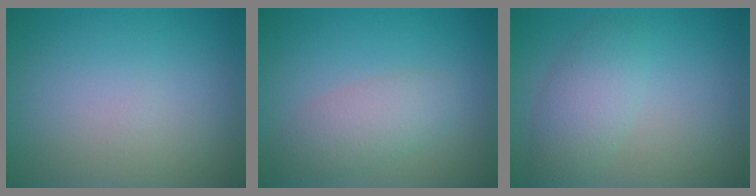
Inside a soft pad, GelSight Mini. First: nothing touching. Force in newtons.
{"total": 3.0, "press": 3.0, "slide": 0.1}
{"total": 3.5, "press": 3.4, "slide": 0.2}